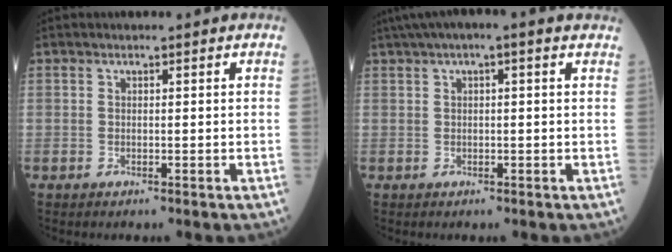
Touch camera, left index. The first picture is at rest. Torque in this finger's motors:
{"motor_torque": [1.01, -1.13, 0.46, 0.11]}